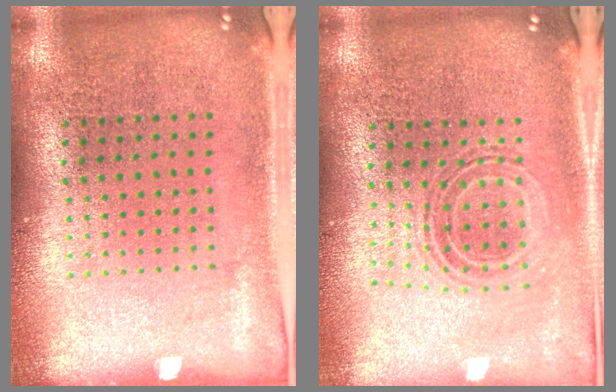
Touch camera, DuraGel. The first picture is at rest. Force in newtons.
{"total": 0.7, "press": 0.7, "slide": 0.2}